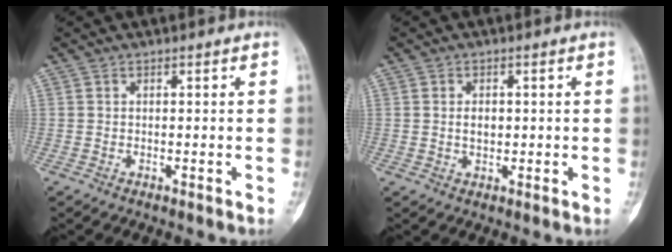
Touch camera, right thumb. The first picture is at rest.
{"total": 2.5, "force": [0.2, 1.8, 1.7], "torque": [-0.023, 0.001, 0.004]}